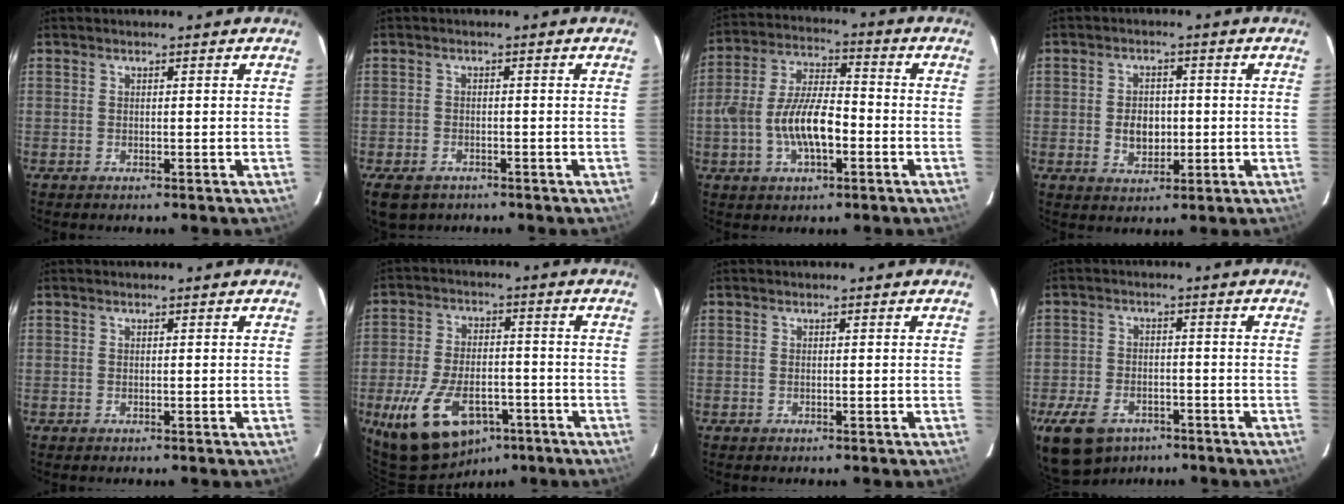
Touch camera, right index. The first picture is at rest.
{"total": 7.3, "force": [-4.6, 4.6, 3.3], "torque": [-0.088, -0.017, -0.077]}
{"total": 11.7, "force": [-3.1, 4.9, 10.1], "torque": [-0.203, 0.010, -0.055]}
{"total": 5.3, "force": [-0.3, 3.9, 3.5], "torque": [-0.064, 0.006, 0.001]}
{"total": 0.0}
{"total": 16.3, "force": [-8.5, 9.0, 10.6], "torque": [-0.216, -0.010, -0.132]}
{"total": 0.0}
{"total": 12.8, "force": [-8.1, 7.7, 6.2], "torque": [-0.159, -0.009, -0.132]}